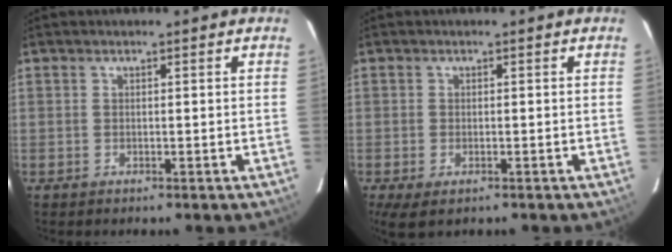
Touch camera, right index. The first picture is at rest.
{"total": 4.8, "force": [-2.5, 2.3, 3.3], "torque": [-0.071, -0.019, -0.040]}